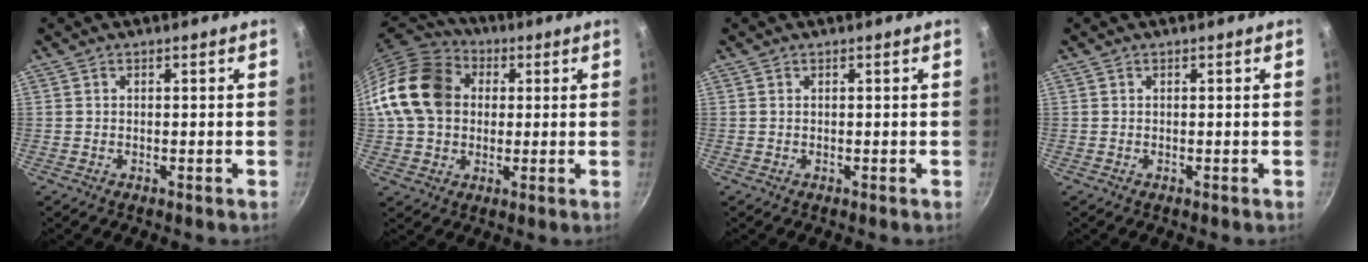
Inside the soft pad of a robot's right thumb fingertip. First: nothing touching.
{"total": 16.2, "force": [2.5, 13.0, 9.4], "torque": [-0.152, 0.028, 0.032]}
{"total": 0.0}
{"total": 0.0}